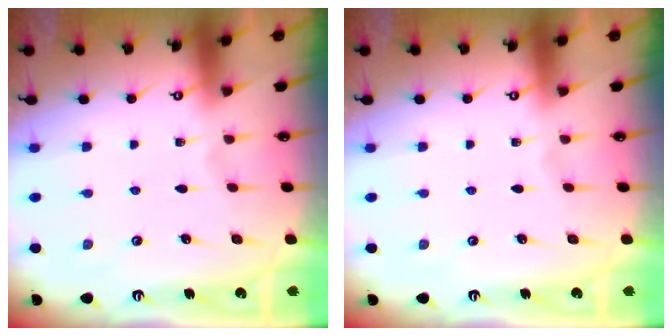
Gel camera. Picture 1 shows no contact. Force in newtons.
{"total": 0.0}